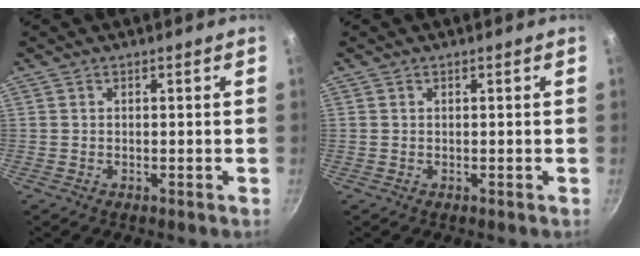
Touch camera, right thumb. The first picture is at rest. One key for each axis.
{"total": 0.0}